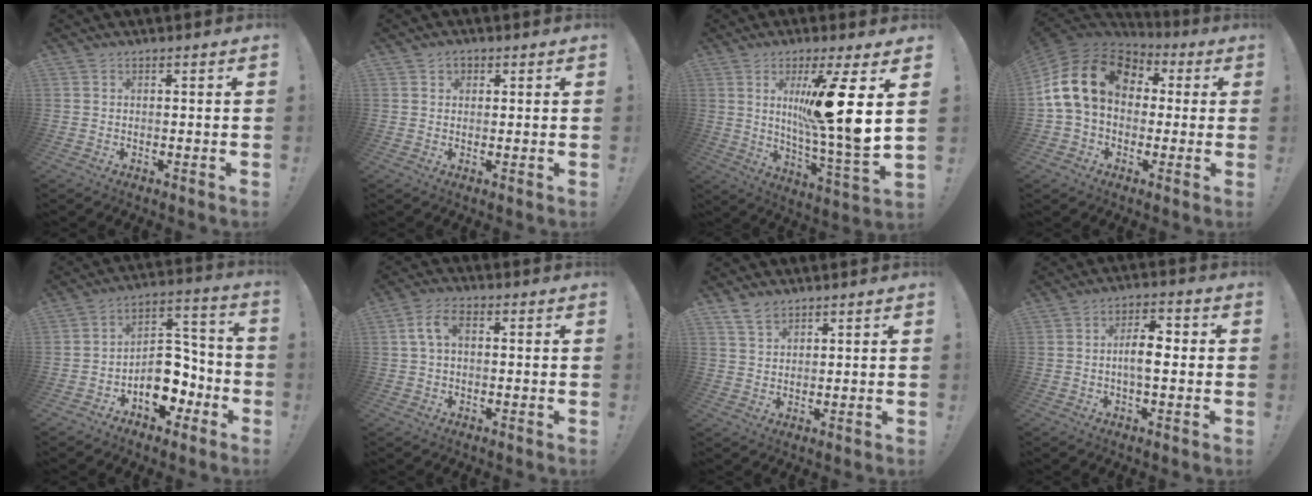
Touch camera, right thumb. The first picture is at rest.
{"total": 2.2, "force": [0.9, 1.8, 0.9], "torque": [-0.003, -0.003, 0.013]}
{"total": 17.9, "force": [5.2, 0.6, 17.1], "torque": [-0.267, -0.038, 0.060]}
{"total": 19.5, "force": [3.8, 13.7, 13.3], "torque": [-0.244, 0.008, 0.073]}
{"total": 13.5, "force": [-5.5, 10.0, 7.1], "torque": [-0.074, 0.040, -0.081]}
{"total": 6.5, "force": [1.3, 4.0, 4.9], "torque": [-0.097, 0.012, 0.025]}
{"total": 4.8, "force": [3.7, 2.5, 1.9], "torque": [-0.038, -0.014, 0.070]}
{"total": 7.3, "force": [-0.3, 3.2, 6.6], "torque": [-0.101, 0.003, -0.013]}